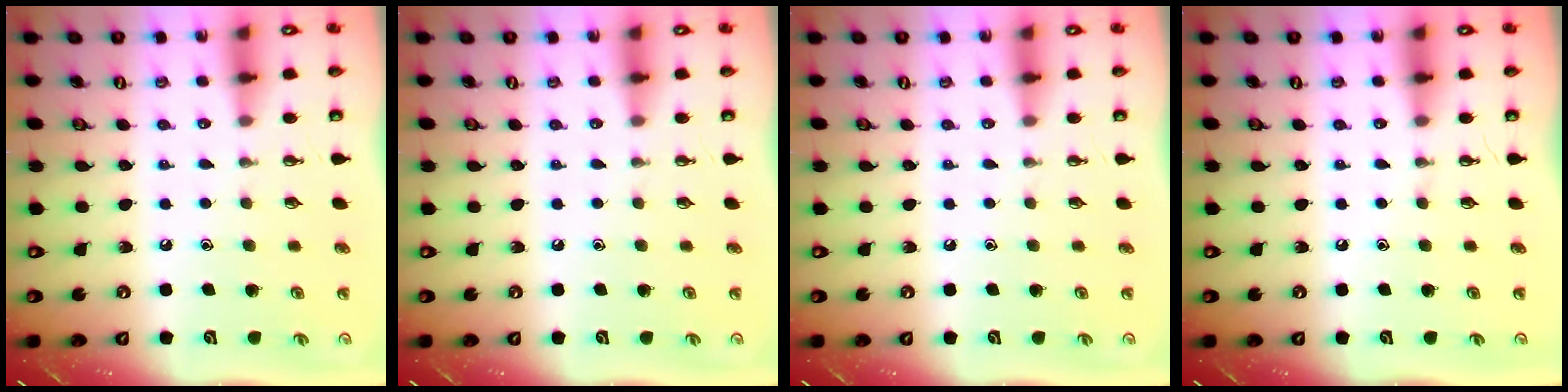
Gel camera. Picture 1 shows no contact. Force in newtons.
{"total": 0.0}
{"total": 0.0}
{"total": 0.0}